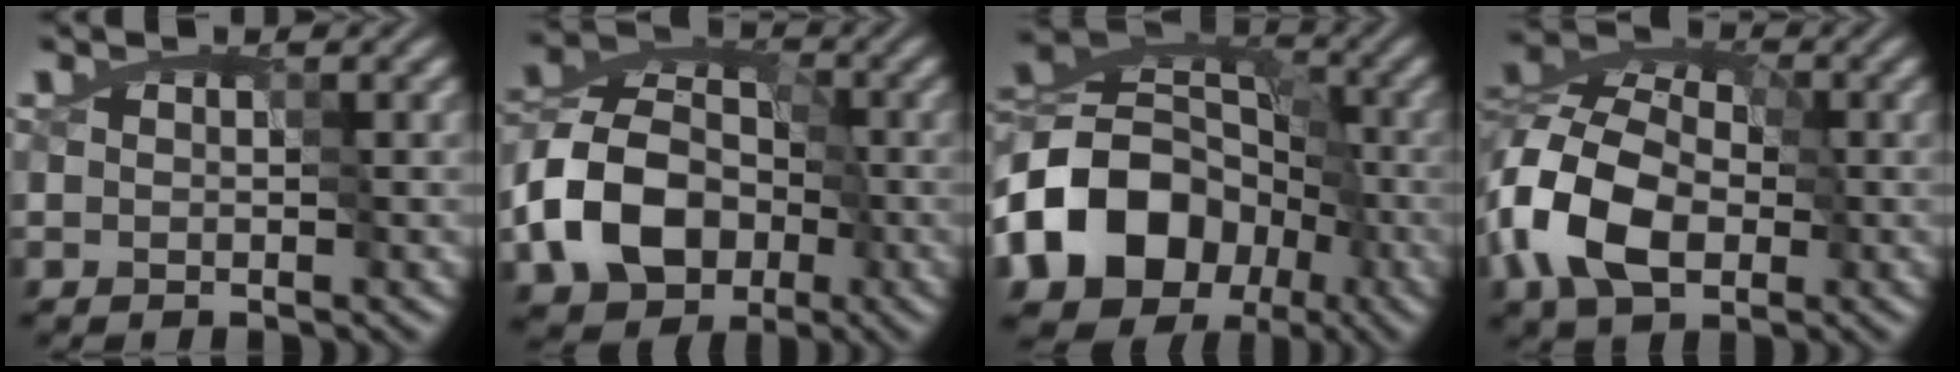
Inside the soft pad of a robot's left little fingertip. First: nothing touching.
{"total": 8.0, "force": [-4.3, 5.6, 3.8], "torque": [-0.064, 0.003, -0.084]}
{"total": 14.3, "force": [-7.1, 10.4, 6.6], "torque": [-0.131, -0.004, -0.130]}
{"total": 9.1, "force": [-4.6, 5.7, 5.4], "torque": [-0.125, 0.006, -0.102]}